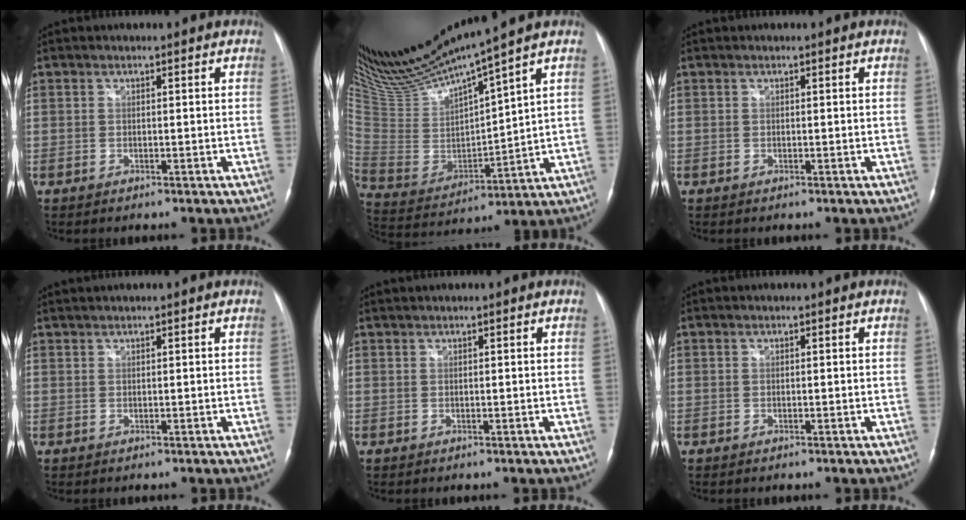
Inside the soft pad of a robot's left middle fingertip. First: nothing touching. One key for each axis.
{"total": 16.2, "fx": 14.1, "fy": -0.7, "fz": 7.9, "tx": -0.160, "ty": -0.016, "tz": 0.281}
{"total": 0.0}
{"total": 0.8, "fx": 0.8, "fy": -0.2, "fz": 0.3, "tx": -0.009, "ty": 0.009, "tz": 0.020}
{"total": 0.6, "fx": 0.6, "fy": -0.1, "fz": 0.2, "tx": -0.007, "ty": 0.010, "tz": 0.016}
{"total": 0.0}